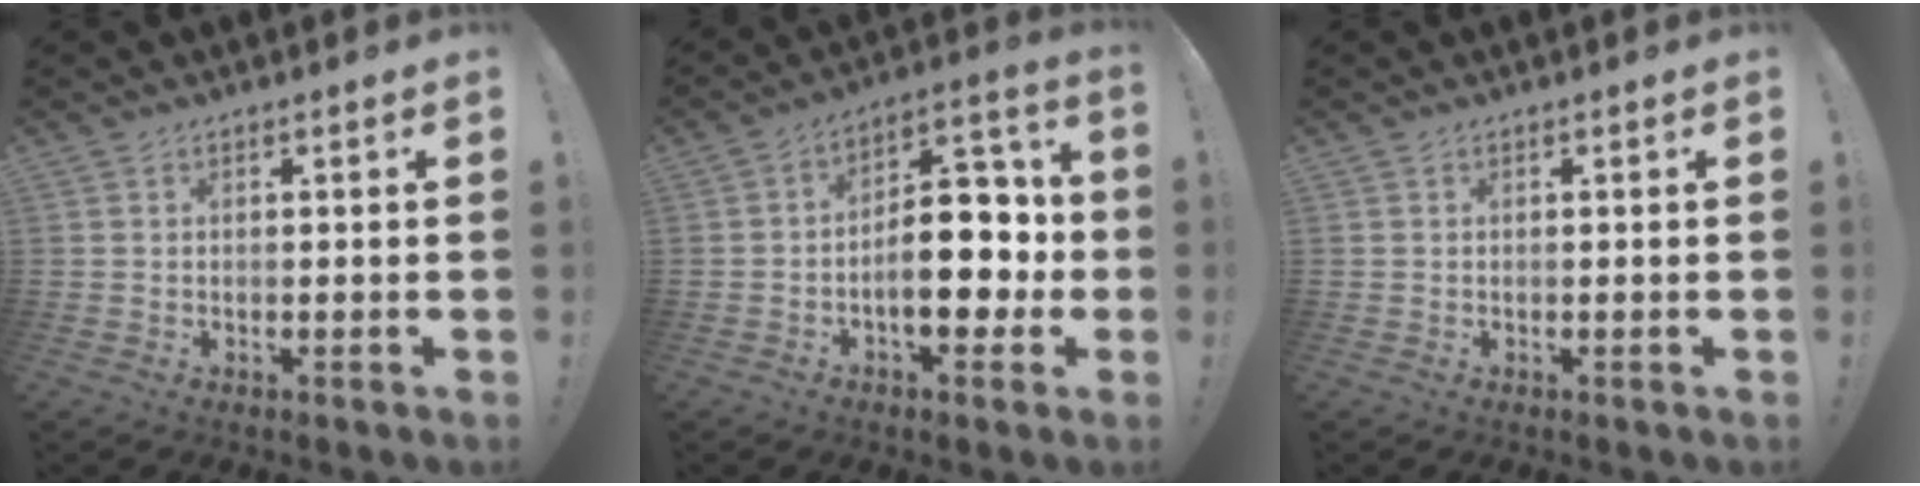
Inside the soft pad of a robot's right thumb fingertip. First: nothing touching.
{"total": 17.5, "force": [-3.3, 10.0, 14.0], "torque": [-0.186, 0.027, -0.046]}
{"total": 0.0}